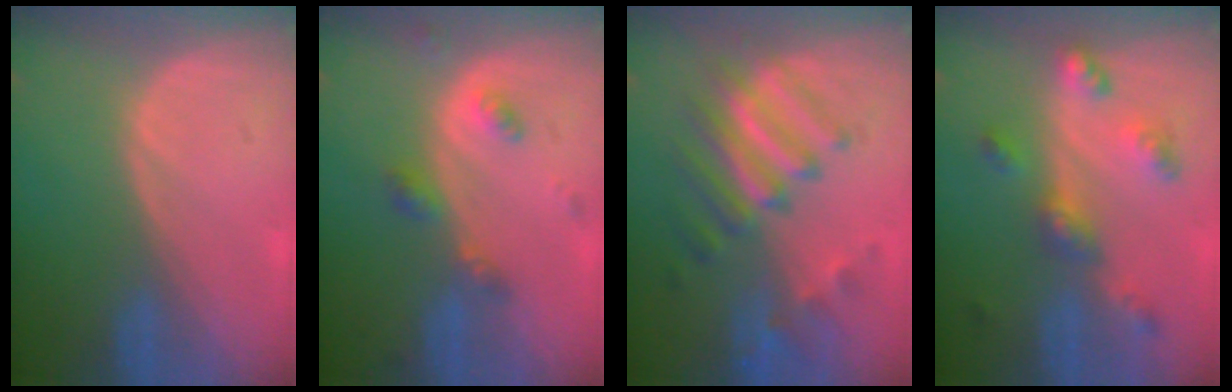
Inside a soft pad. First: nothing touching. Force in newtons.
{"total": 4.3, "press": 4.1, "slide": 1.3}
{"total": 9.1, "press": 8.5, "slide": 3.1}
{"total": 6.8, "press": 6.0, "slide": 3.2}